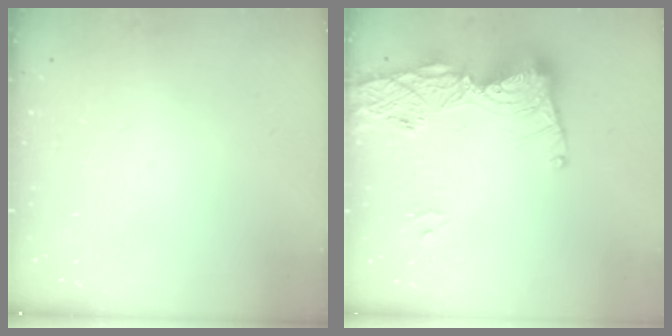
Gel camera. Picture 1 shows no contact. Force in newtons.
{"total": 17.4, "press": 17.3, "slide": 1.4}